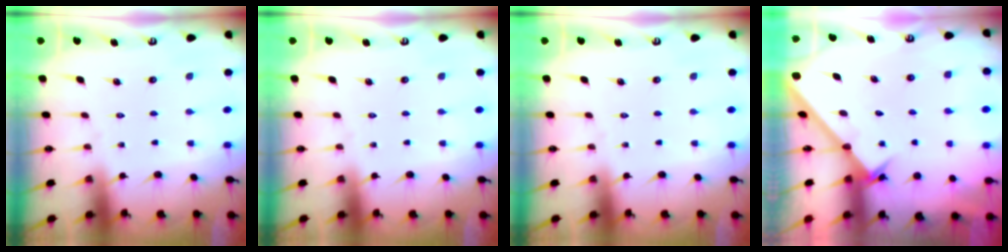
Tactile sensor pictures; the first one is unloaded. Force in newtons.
{"total": 0.0}
{"total": 0.0}
{"total": 2.1, "press": 2.1, "slide": 0.2}